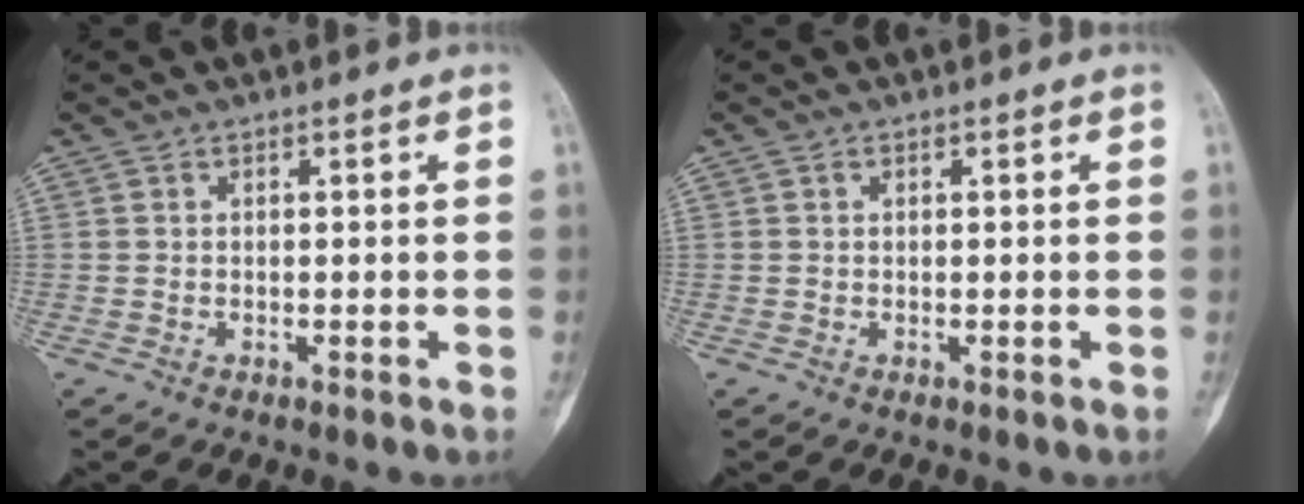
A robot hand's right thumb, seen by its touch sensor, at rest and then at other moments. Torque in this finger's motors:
{"motor_torque": [-0.01, 0.01, 0.10, -0.10, -0.02]}